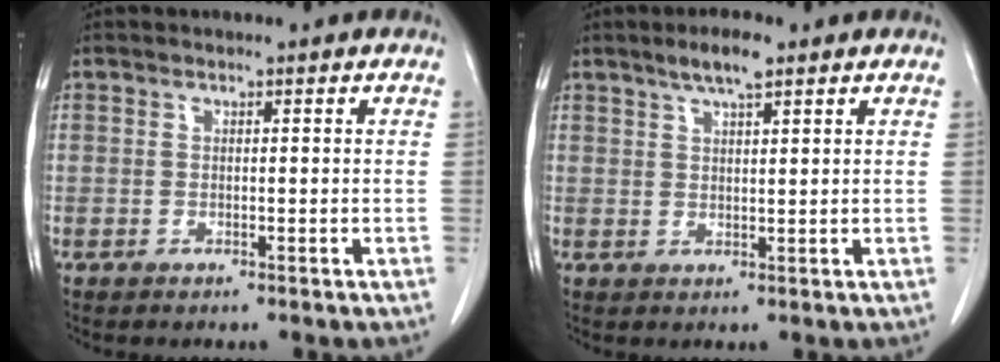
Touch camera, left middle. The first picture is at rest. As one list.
[{"total": 4.3, "force": [3.0, 0.6, 3.0], "torque": [-0.059, 0.005, 0.052]}]